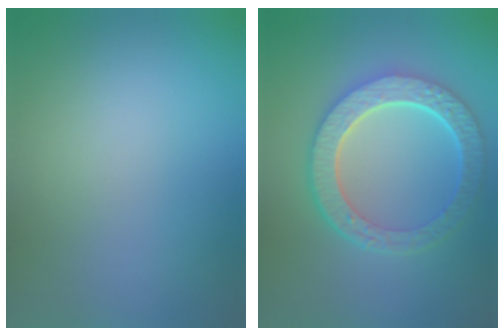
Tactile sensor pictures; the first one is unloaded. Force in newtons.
{"total": 6.4, "press": 5.0, "slide": 3.9}